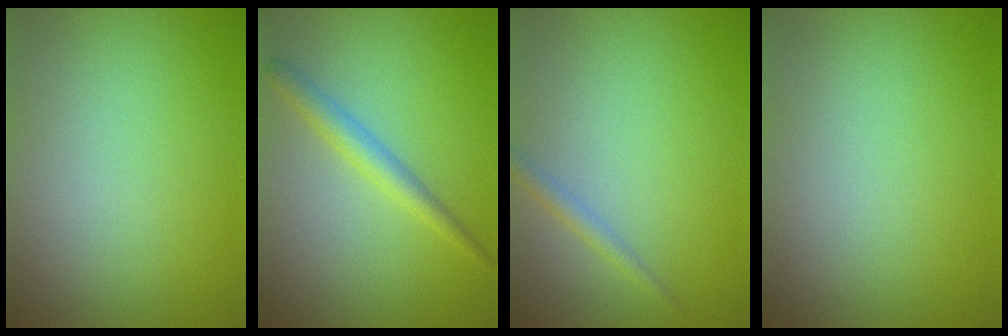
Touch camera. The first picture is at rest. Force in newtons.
{"total": 2.4, "press": 2.4, "slide": 0.1}
{"total": 1.3, "press": 1.3, "slide": 0.0}
{"total": 0.0}